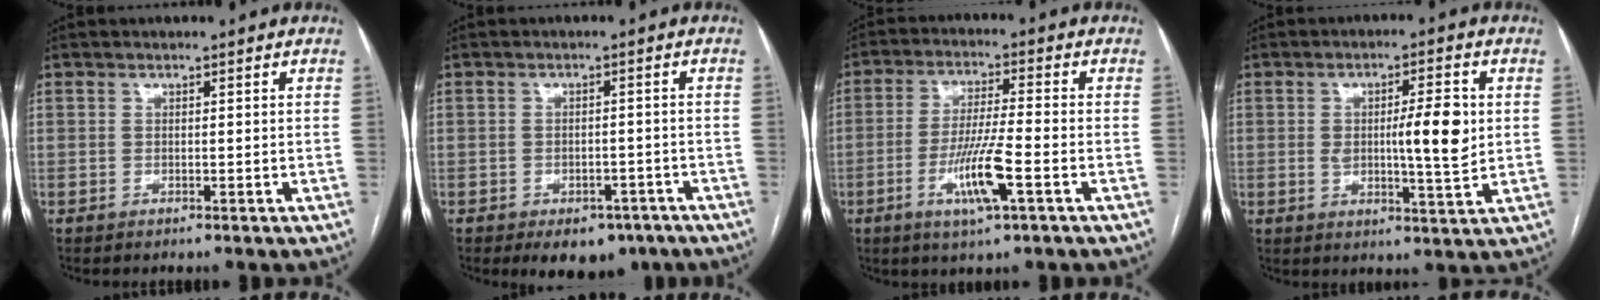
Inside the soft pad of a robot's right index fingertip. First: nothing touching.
{"total": 6.7, "force": [-4.6, 3.9, 3.0], "torque": [-0.026, 0.005, -0.057]}
{"total": 8.9, "force": [-3.3, 0.2, 8.2], "torque": [-0.159, -0.009, -0.059]}
{"total": 8.1, "force": [0.9, 1.6, 7.9], "torque": [-0.119, 0.003, 0.018]}